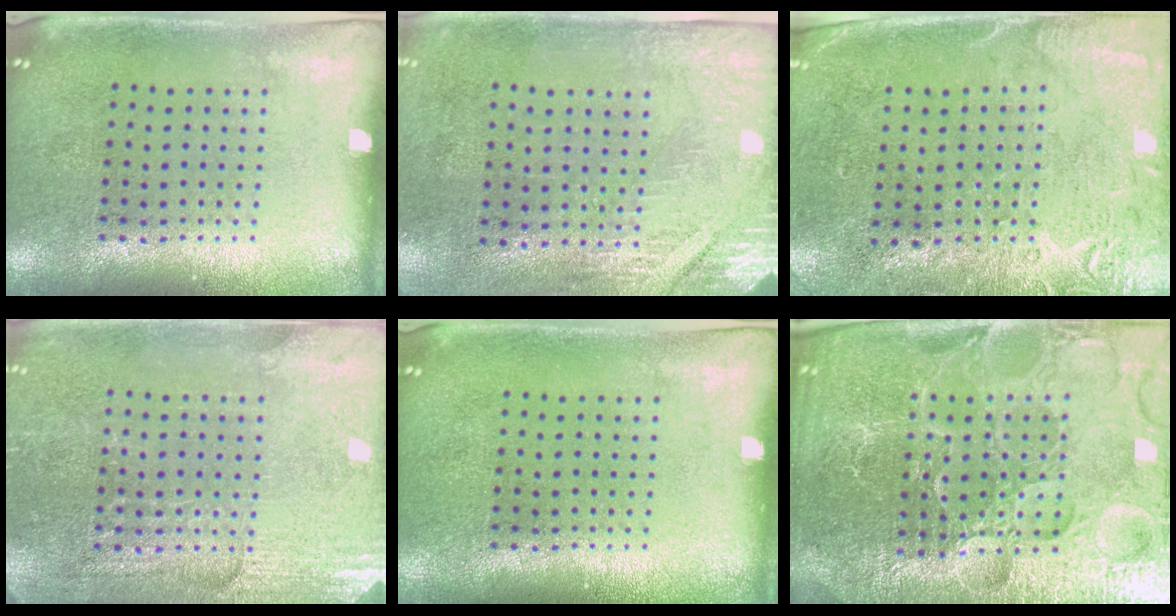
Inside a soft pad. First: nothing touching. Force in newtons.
{"total": 2.8, "press": 2.4, "slide": 1.4}
{"total": 2.7, "press": 2.3, "slide": 1.4}
{"total": 2.9, "press": 2.9, "slide": 0.3}
{"total": 0.0}
{"total": 6.0, "press": 5.4, "slide": 2.7}